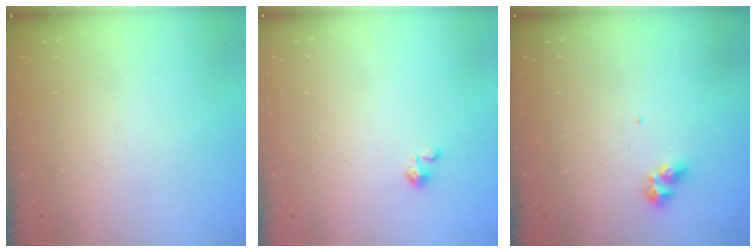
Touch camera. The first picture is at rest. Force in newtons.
{"total": 1.5, "press": 1.5, "slide": 0.1}
{"total": 4.7, "press": 4.7, "slide": 0.3}